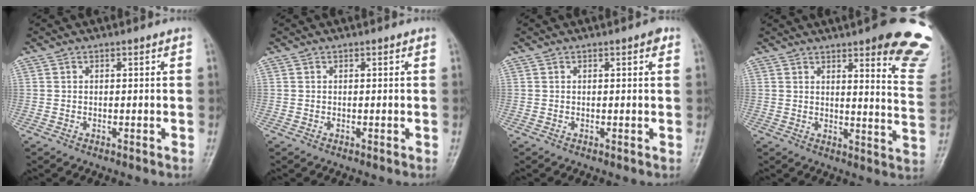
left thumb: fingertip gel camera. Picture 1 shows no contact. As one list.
[{"total": 0.0}, {"total": 1.4, "force": [0.7, 0.4, 1.1], "torque": [-0.016, 0.000, 0.006]}, {"total": 18.7, "force": [12.6, 3.8, 13.2], "torque": [-0.128, -0.068, 0.138]}]